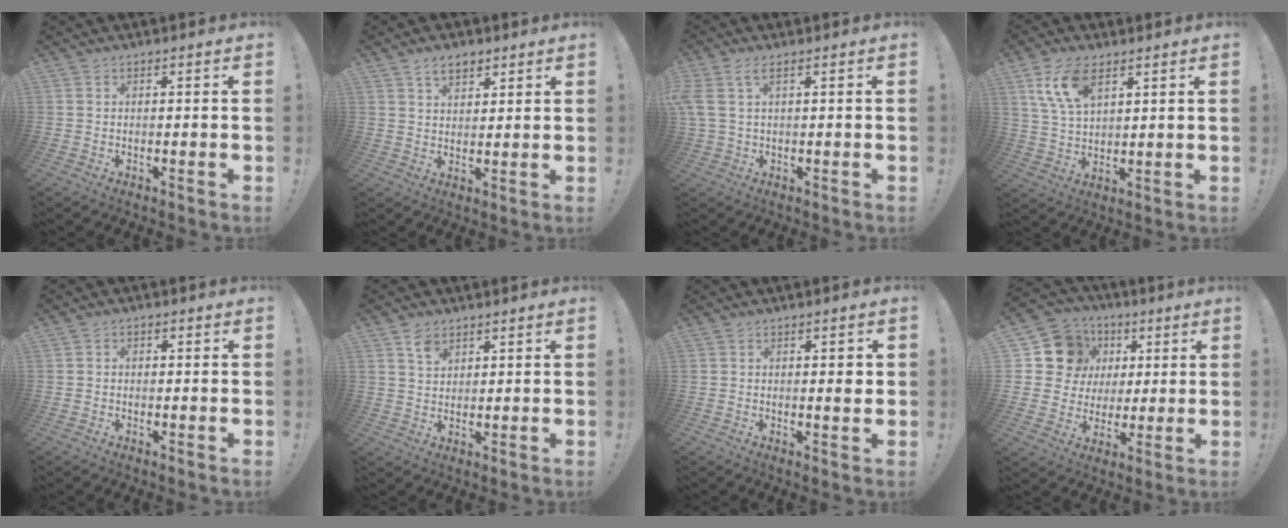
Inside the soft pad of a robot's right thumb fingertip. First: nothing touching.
{"total": 5.6, "force": [3.6, 3.2, 2.7], "torque": [-0.038, -0.015, 0.065]}
{"total": 3.9, "force": [1.5, 1.0, 3.4], "torque": [-0.072, -0.006, 0.029]}
{"total": 10.7, "force": [5.7, 5.5, 7.2], "torque": [-0.139, -0.011, 0.108]}
{"total": 1.3, "force": [-0.7, 1.0, 0.6], "torque": [-0.009, 0.006, -0.013]}
{"total": 4.2, "force": [2.9, 2.5, 1.6], "torque": [-0.017, -0.019, 0.052]}
{"total": 2.5, "force": [0.4, 0.5, 2.4], "torque": [-0.030, -0.005, 0.002]}
{"total": 14.4, "force": [4.2, 12.9, 4.9], "torque": [-0.062, -0.013, 0.099]}